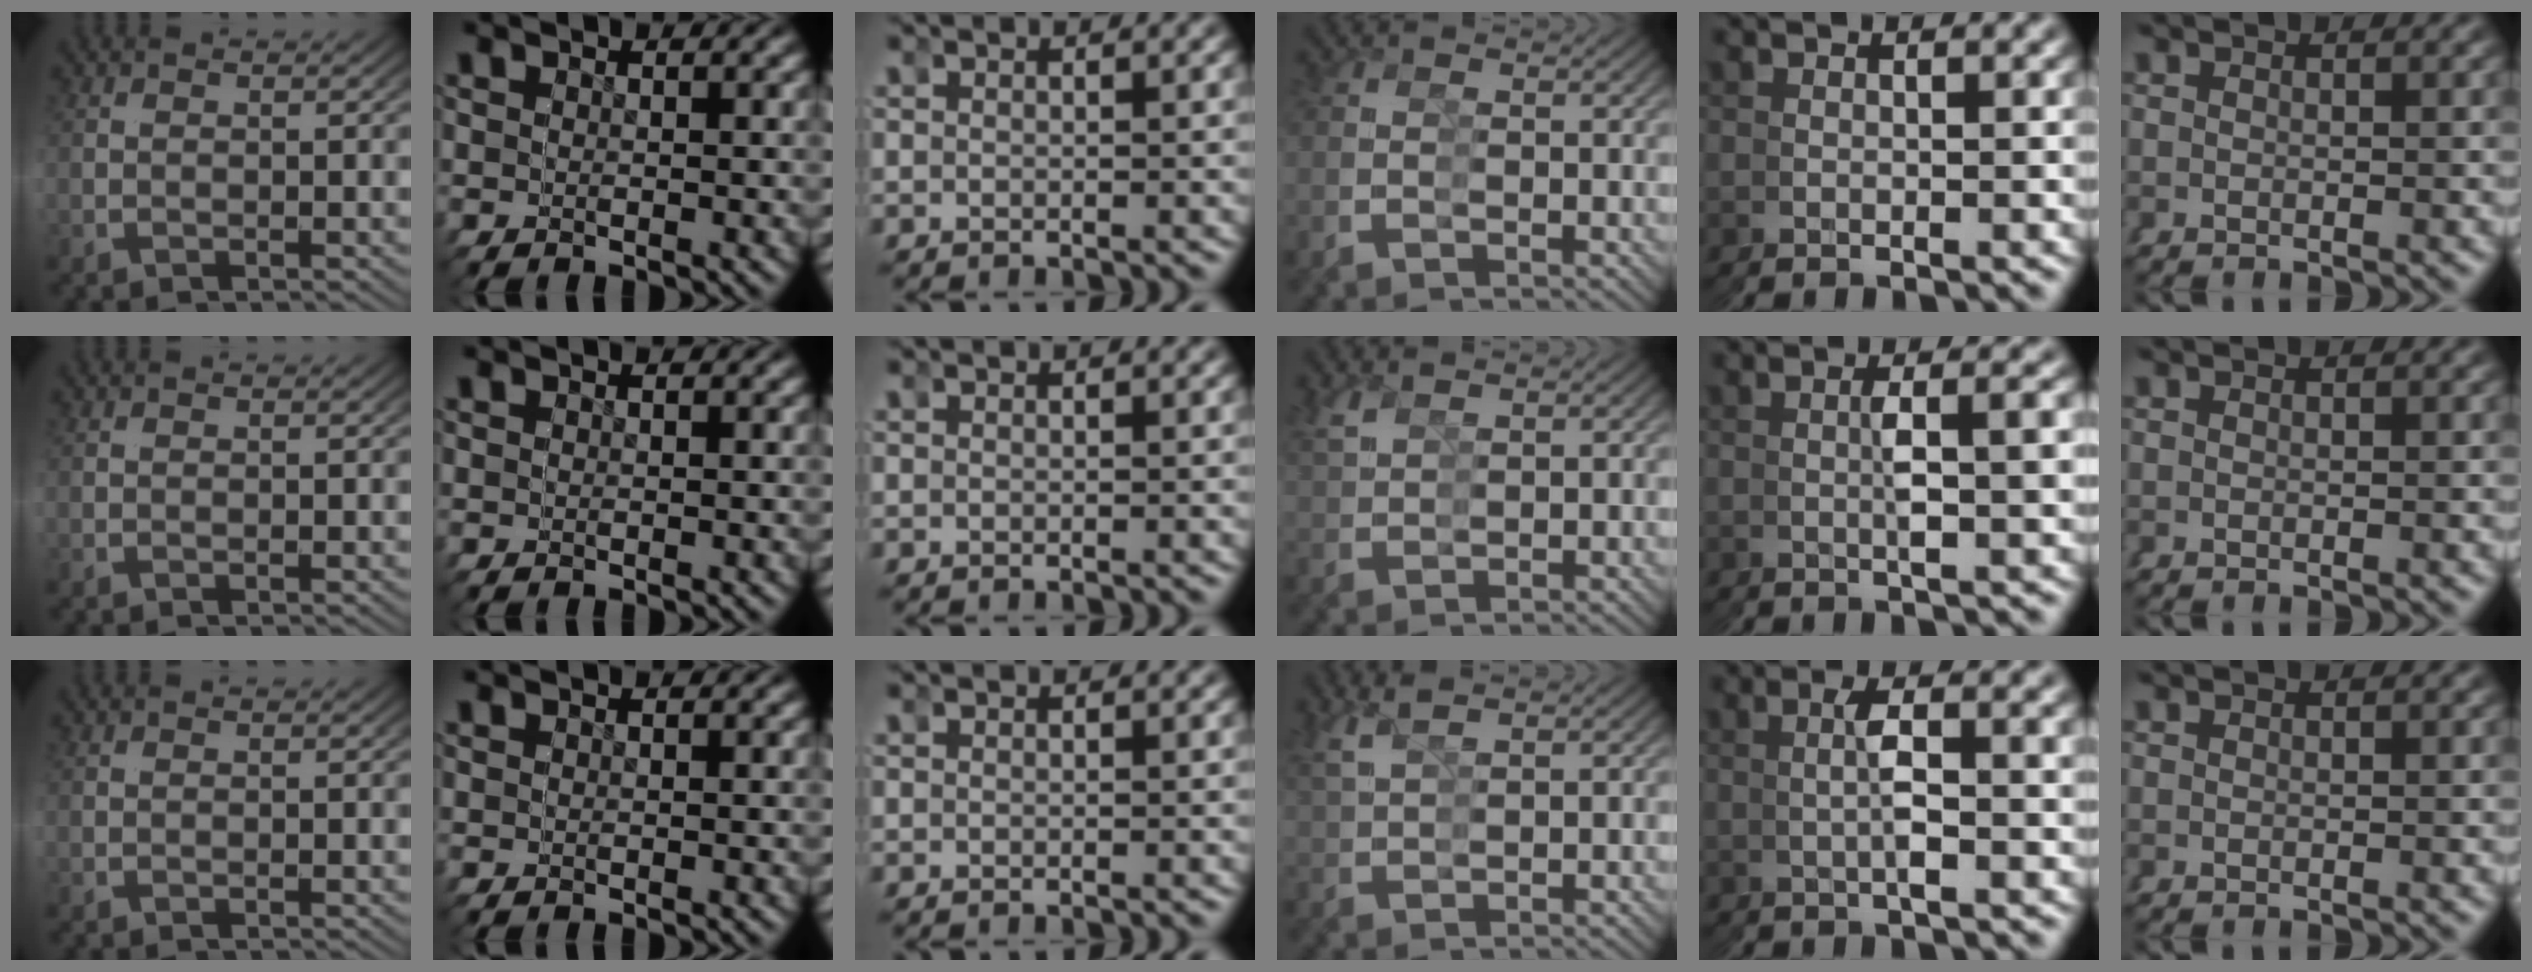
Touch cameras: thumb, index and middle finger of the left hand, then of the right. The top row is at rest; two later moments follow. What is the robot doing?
{"motion": "grasp_and_lifting", "object": "pipette"}